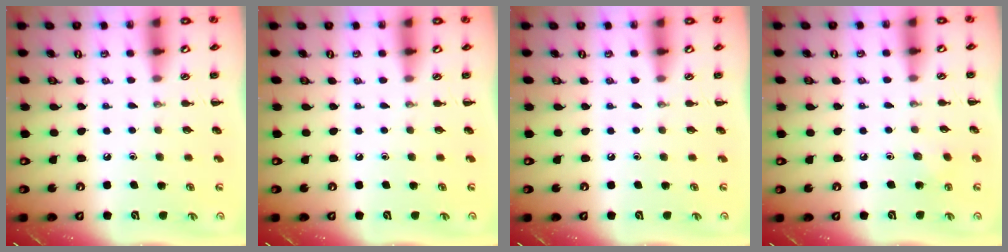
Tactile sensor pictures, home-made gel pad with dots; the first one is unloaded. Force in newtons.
{"total": 0.0}
{"total": 0.0}
{"total": 3.0, "press": 2.9, "slide": 0.9}